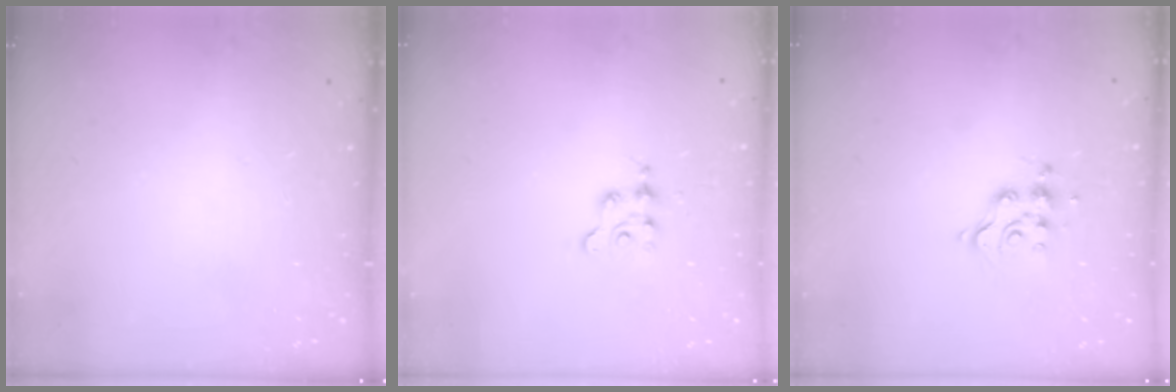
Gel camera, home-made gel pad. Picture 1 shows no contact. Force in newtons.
{"total": 2.3, "press": 2.3, "slide": 0.3}
{"total": 7.4, "press": 7.4, "slide": 0.5}